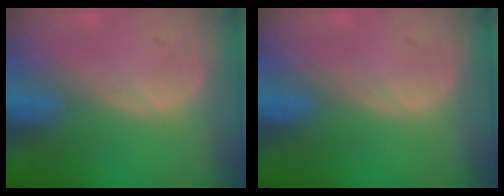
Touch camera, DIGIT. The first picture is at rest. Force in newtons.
{"total": 0.0}